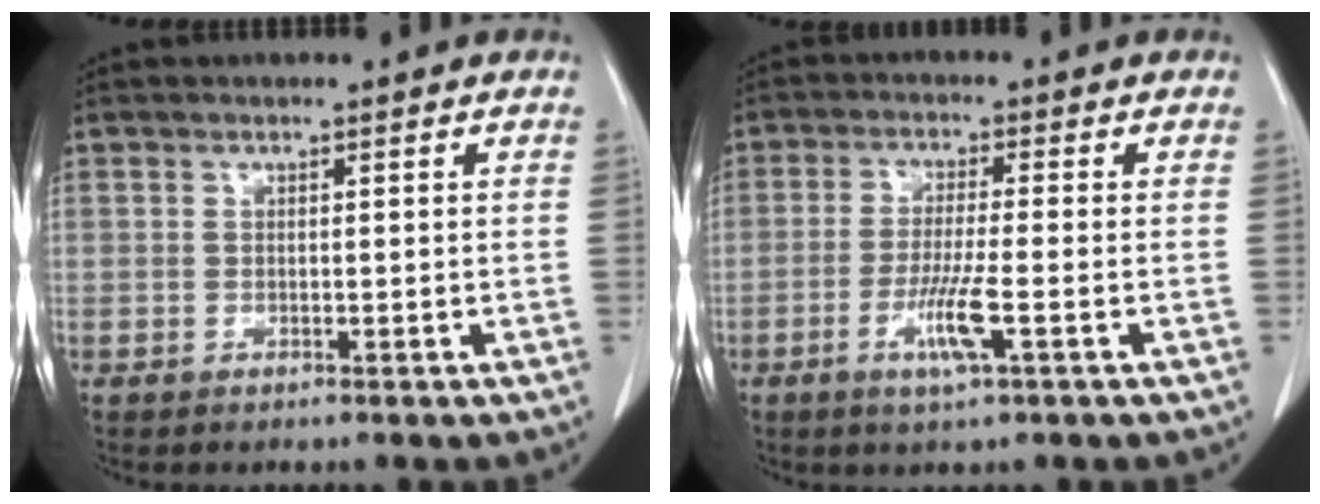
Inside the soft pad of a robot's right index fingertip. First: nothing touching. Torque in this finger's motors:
{"motor_torque": [0.27, -0.11, 0.17, 0.09]}